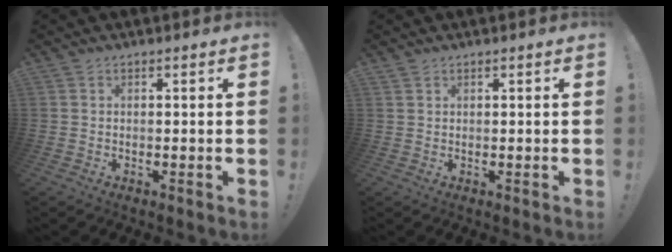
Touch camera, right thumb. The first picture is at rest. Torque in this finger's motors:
{"motor_torque": [-0.17, -0.03, -0.12, -0.11, -0.09]}